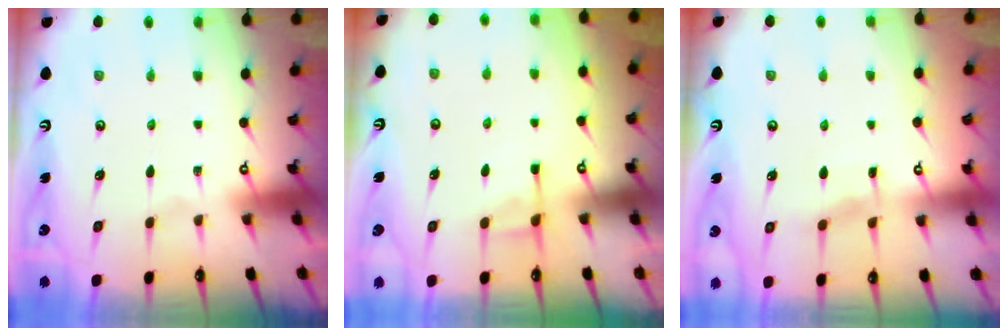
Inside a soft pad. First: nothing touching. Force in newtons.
{"total": 4.4, "press": 4.2, "slide": 1.0}
{"total": 4.5, "press": 4.5, "slide": 0.6}